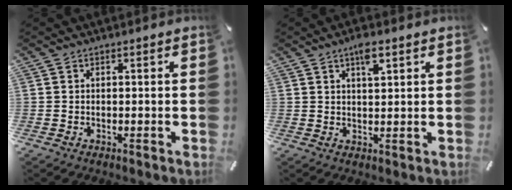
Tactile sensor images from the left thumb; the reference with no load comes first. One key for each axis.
{"total": 4.1, "fx": 2.4, "fy": 1.3, "fz": 3.1, "tx": -0.058, "ty": 0.001, "tz": 0.040}